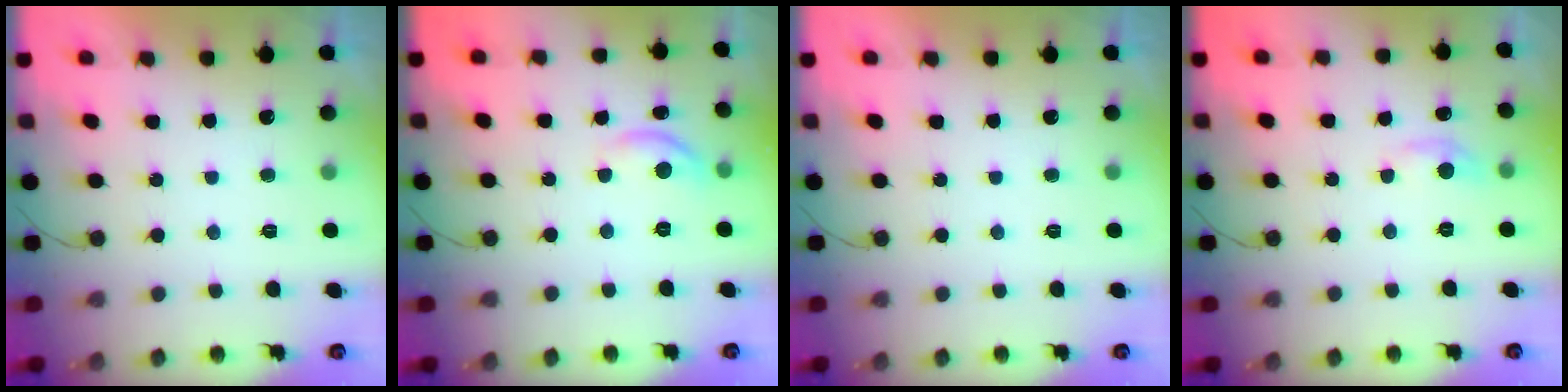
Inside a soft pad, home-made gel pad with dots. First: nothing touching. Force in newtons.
{"total": 7.7, "press": 7.7, "slide": 0.5}
{"total": 0.0}
{"total": 5.0, "press": 4.9, "slide": 0.8}